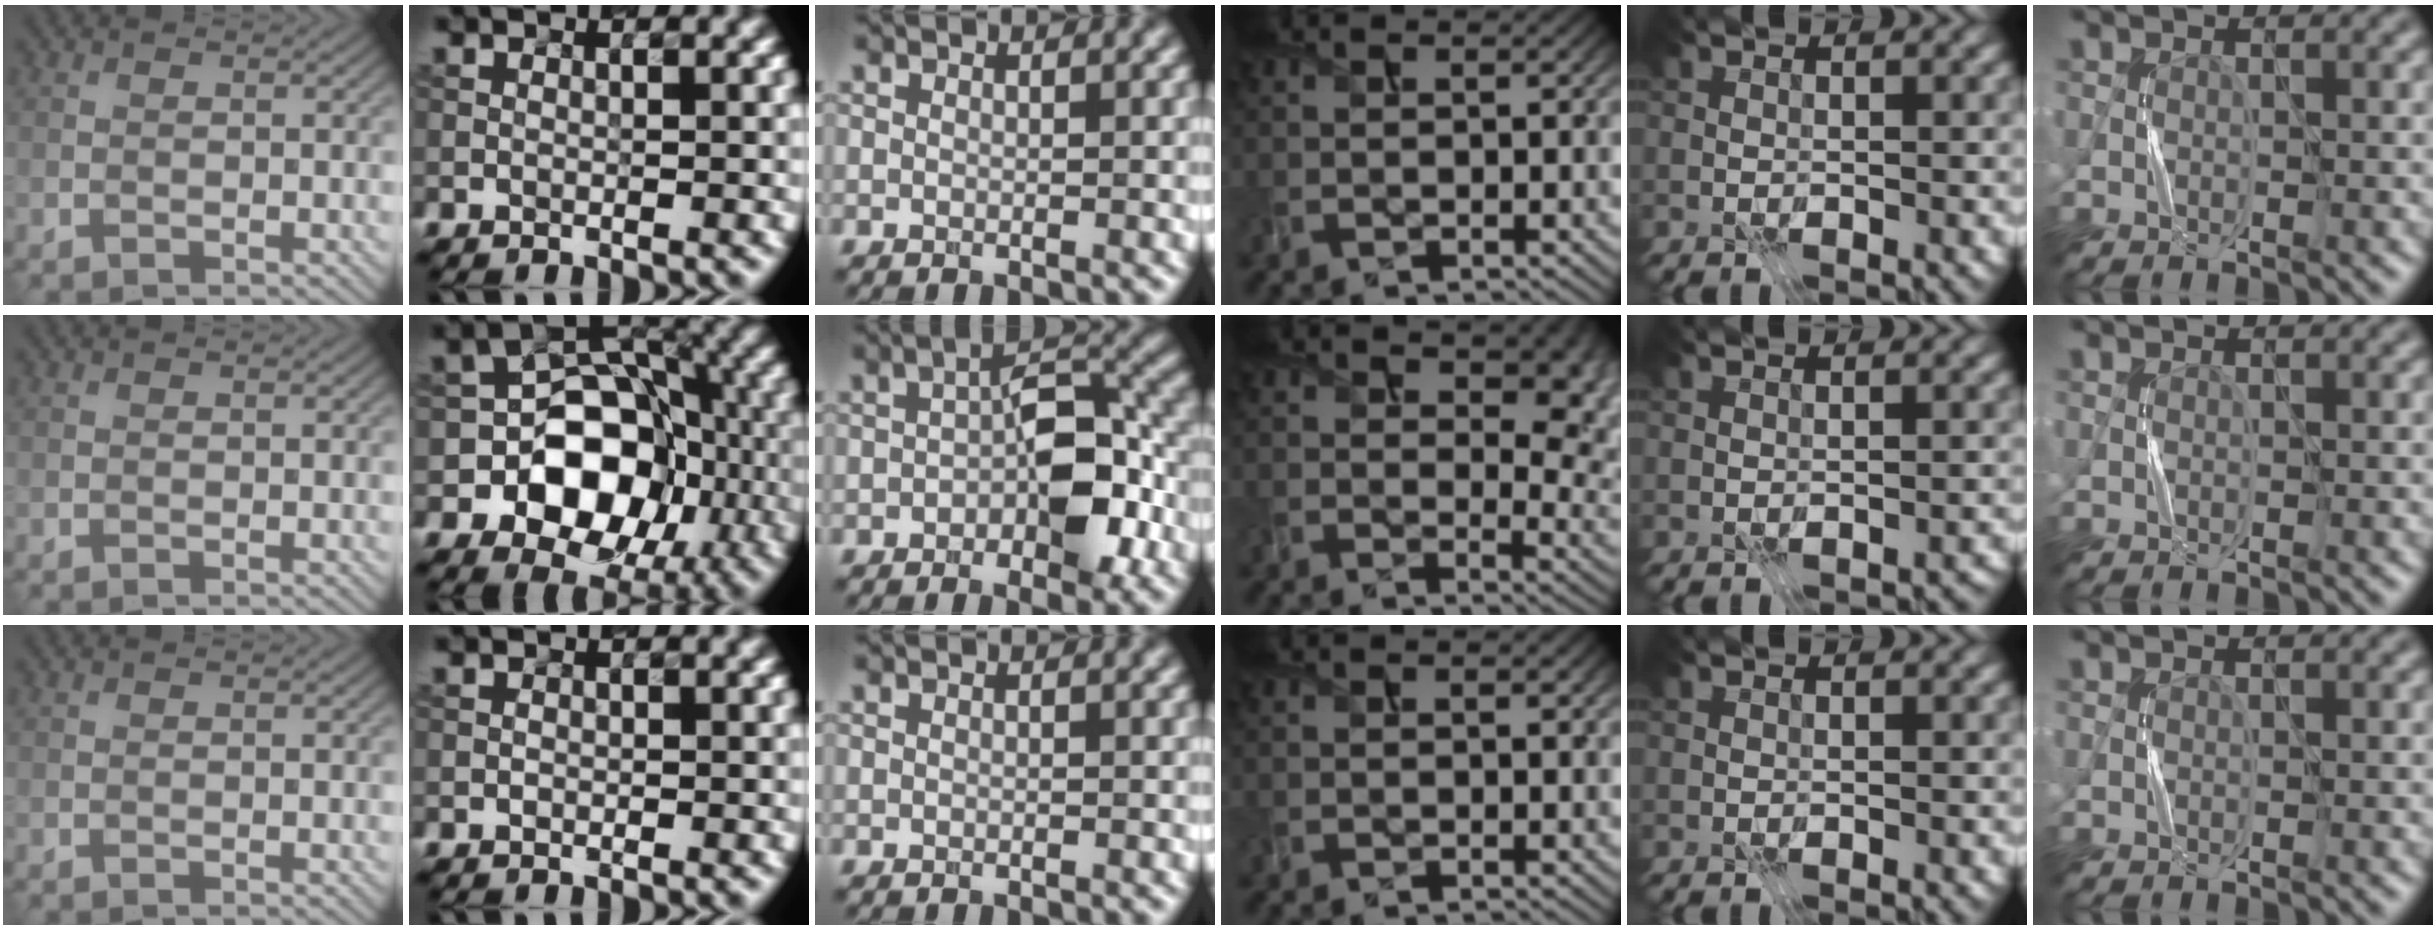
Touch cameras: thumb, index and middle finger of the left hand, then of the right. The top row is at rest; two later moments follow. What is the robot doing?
{"motion": "press", "object": "syringe"}